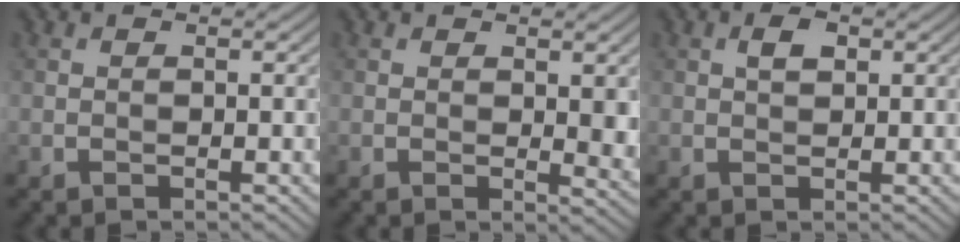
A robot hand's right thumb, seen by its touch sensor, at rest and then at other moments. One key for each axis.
{"total": 2.9, "fx": 0.9, "fy": 1.1, "fz": 2.6, "tx": -0.038, "ty": -0.006, "tz": 0.018}
{"total": 2.1, "fx": 0.7, "fy": 1.1, "fz": 1.6, "tx": -0.030, "ty": 0.004, "tz": 0.011}